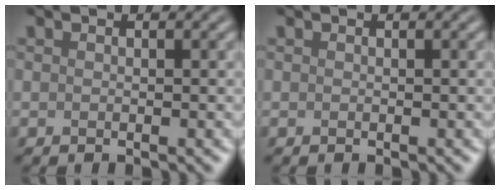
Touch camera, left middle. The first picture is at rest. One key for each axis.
{"total": 0.0}